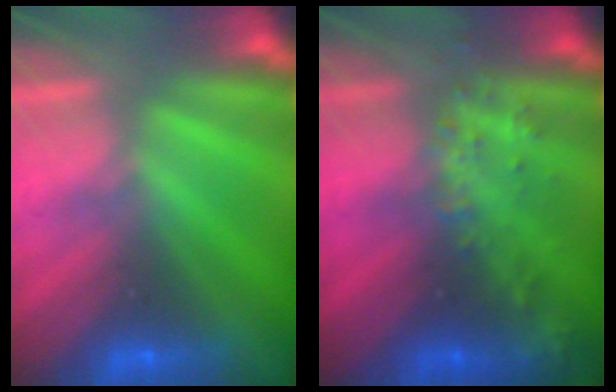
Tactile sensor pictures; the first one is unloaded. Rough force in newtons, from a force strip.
{"total": 2.8}